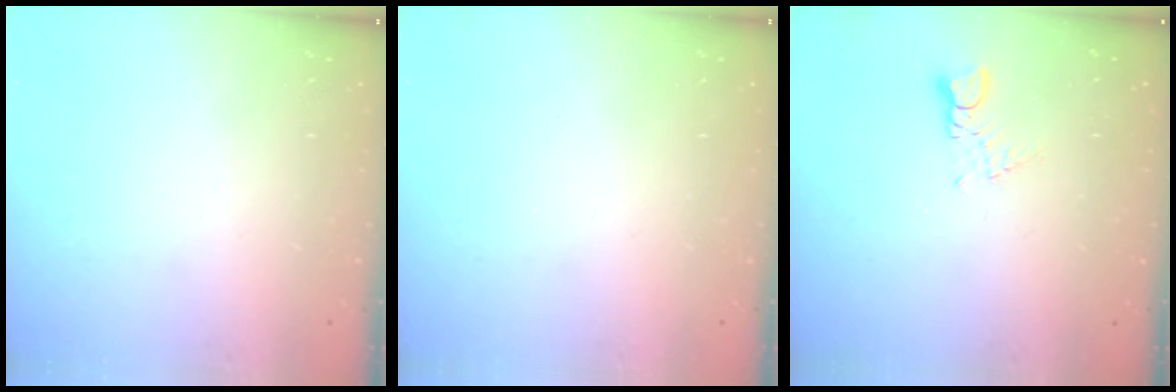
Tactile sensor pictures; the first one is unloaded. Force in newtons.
{"total": 0.0}
{"total": 1.6, "press": 1.6, "slide": 0.2}